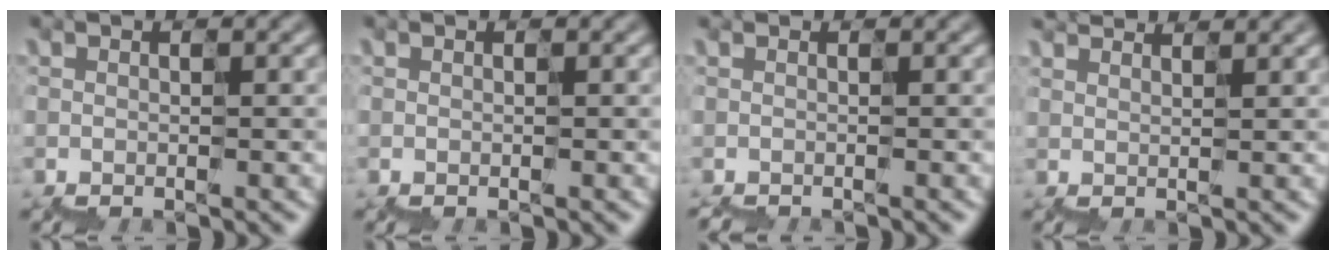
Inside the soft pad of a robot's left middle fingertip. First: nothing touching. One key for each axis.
{"total": 0.0}
{"total": 0.6, "fx": -0.6, "fy": 0.1, "fz": -0.1, "tx": 0.015, "ty": -0.003, "tz": -0.008}
{"total": 4.3, "fx": 4.0, "fy": 1.2, "fz": 1.3, "tx": -0.028, "ty": 0.037, "tz": 0.039}